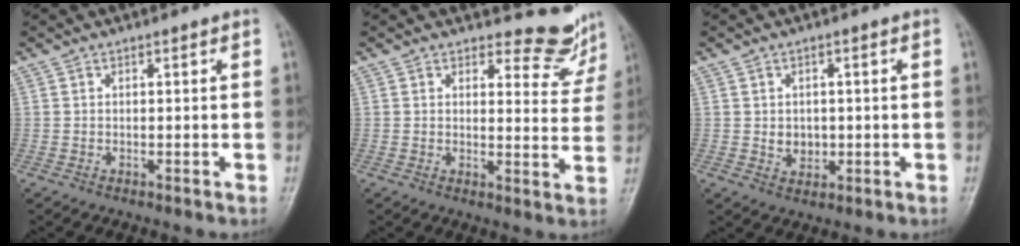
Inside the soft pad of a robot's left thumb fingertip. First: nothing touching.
{"total": 7.0, "force": [6.7, 2.2, 0.3], "torque": [0.022, -0.068, 0.070]}
{"total": 3.4, "force": [-0.2, 2.8, 1.9], "torque": [-0.014, 0.000, 0.005]}